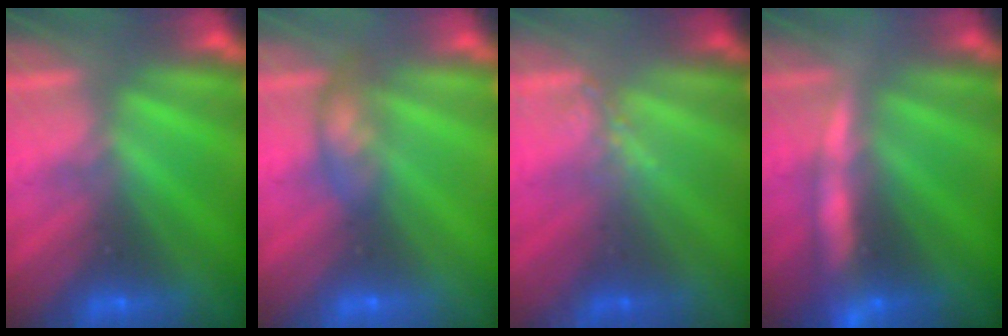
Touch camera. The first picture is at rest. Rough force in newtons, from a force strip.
{"total": 2.3}
{"total": 1.3}
{"total": 8.9}